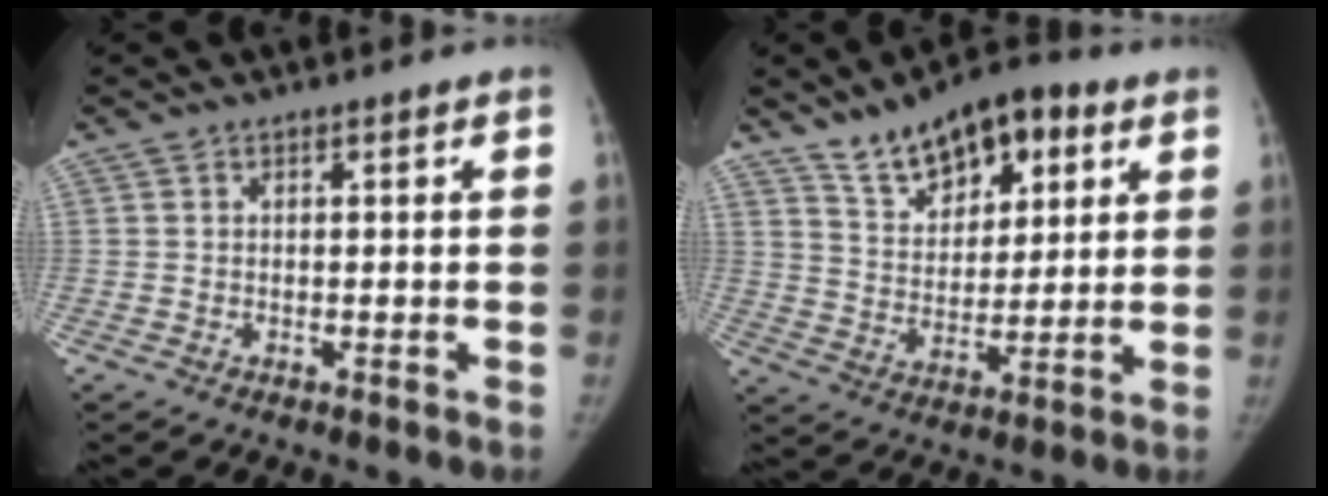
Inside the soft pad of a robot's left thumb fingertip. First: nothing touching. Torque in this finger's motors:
{"motor_torque": [0.82, 0.85, 0.09, -0.23, 0.06]}